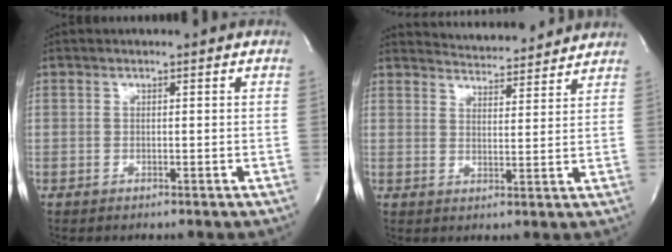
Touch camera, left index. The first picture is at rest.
{"total": 9.6, "force": [9.4, 1.0, 1.5], "torque": [-0.029, 0.006, 0.128]}